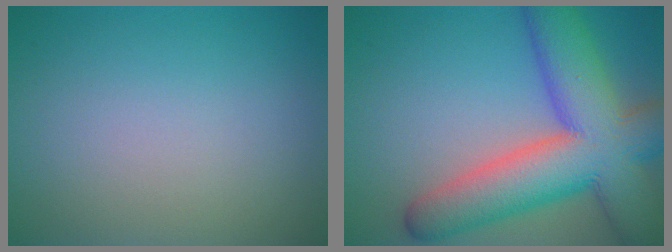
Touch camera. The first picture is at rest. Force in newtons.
{"total": 12.8, "press": 12.8, "slide": 0.6}